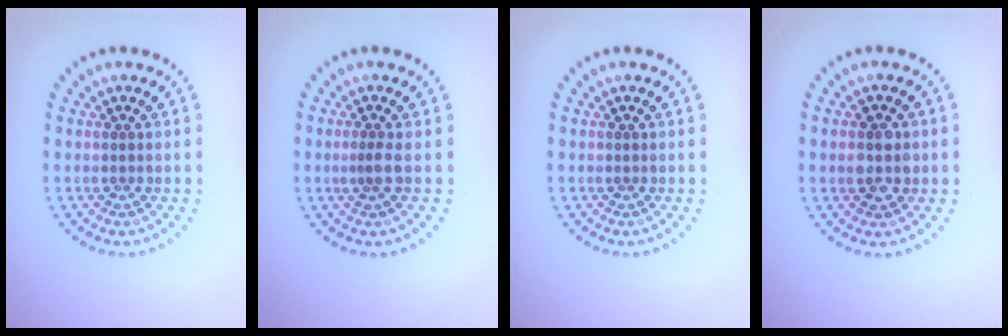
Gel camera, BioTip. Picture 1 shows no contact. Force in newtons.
{"total": 0.9, "press": 0.6, "slide": 0.6}
{"total": 0.0}
{"total": 2.4, "press": 2.4, "slide": 0.1}